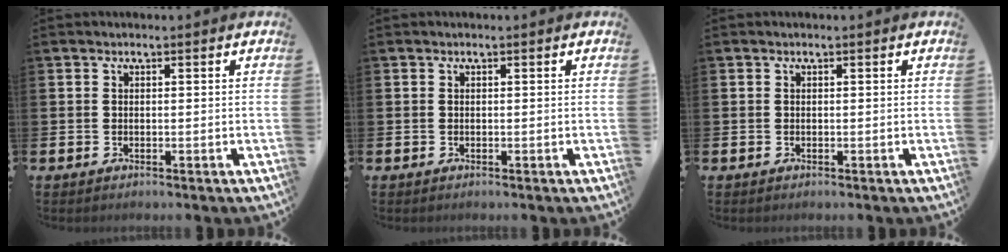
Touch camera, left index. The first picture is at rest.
{"total": 0.0}
{"total": 0.0}